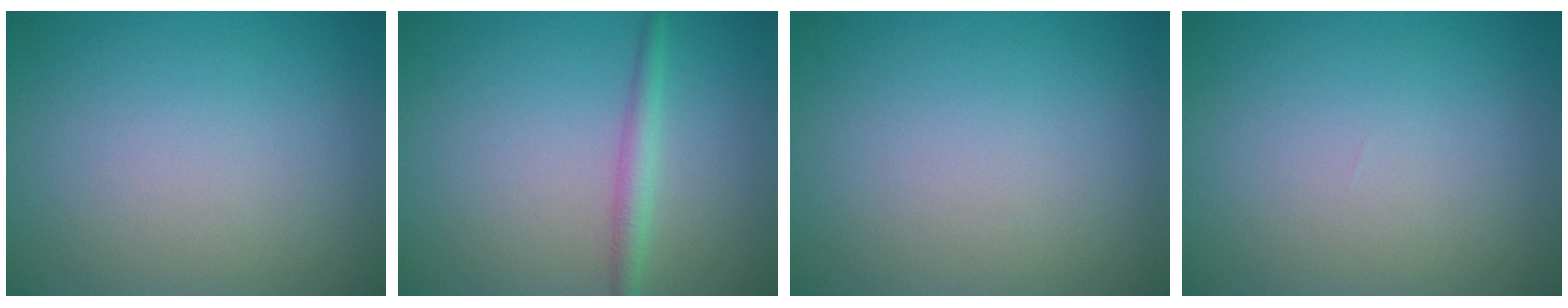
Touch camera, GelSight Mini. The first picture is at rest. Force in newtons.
{"total": 2.0, "press": 2.0, "slide": 0.0}
{"total": 0.0}
{"total": 0.0}